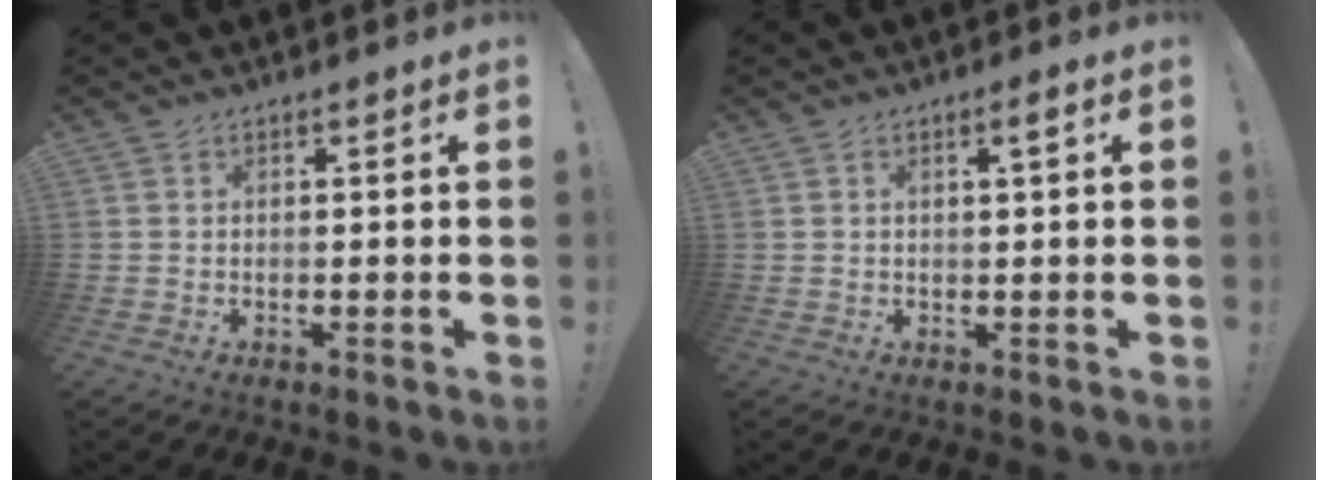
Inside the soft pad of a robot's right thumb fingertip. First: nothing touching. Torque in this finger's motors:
{"motor_torque": [0.01, 0.03, -0.11, 0.11, 0.09]}